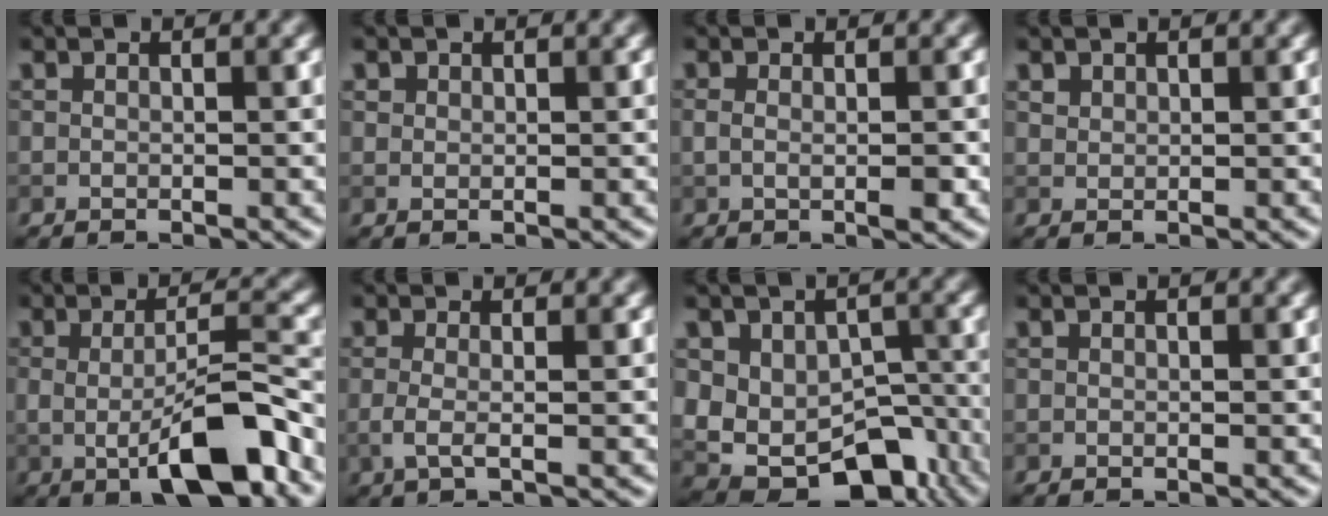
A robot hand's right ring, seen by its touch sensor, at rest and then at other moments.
{"total": 0.7, "force": [0.5, 0.5, 0.1], "torque": [0.000, -0.002, 0.011]}
{"total": 1.8, "force": [-0.1, 0.7, 1.7], "torque": [-0.032, -0.004, 0.000]}
{"total": 0.9, "force": [0.7, 0.5, 0.1], "torque": [-0.003, -0.001, 0.017]}
{"total": 7.4, "force": [-1.9, 1.9, 6.8], "torque": [-0.113, -0.001, -0.031]}
{"total": 2.0, "force": [-0.2, 0.6, 2.0], "torque": [-0.039, -0.003, -0.006]}
{"total": 8.6, "force": [-1.5, 6.3, 5.7], "torque": [-0.080, -0.017, -0.014]}
{"total": 0.0}